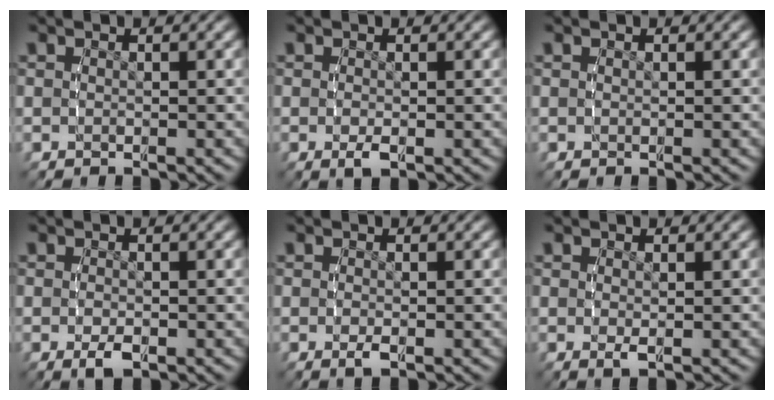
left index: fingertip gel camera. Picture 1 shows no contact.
{"total": 1.1, "force": [-0.4, 0.3, 1.1], "torque": [-0.025, -0.003, -0.006]}
{"total": 0.0}
{"total": 1.7, "force": [-0.7, 0.7, 1.4], "torque": [-0.027, -0.004, -0.013]}
{"total": 0.9, "force": [-0.3, 0.1, 0.9], "torque": [-0.022, -0.001, -0.005]}
{"total": 0.9, "force": [0.1, -0.1, 0.8], "torque": [-0.020, -0.006, 0.004]}